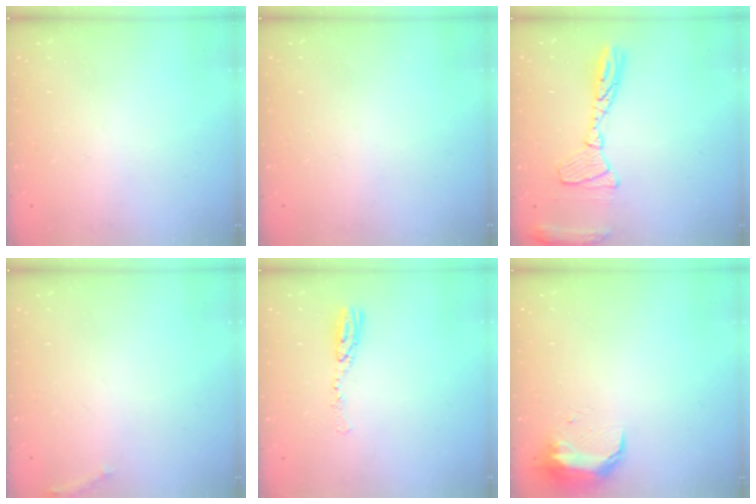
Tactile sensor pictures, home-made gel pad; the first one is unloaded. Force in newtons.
{"total": 0.0}
{"total": 14.2, "press": 14.1, "slide": 1.2}
{"total": 5.1, "press": 4.8, "slide": 1.8}
{"total": 8.1, "press": 8.1, "slide": 0.6}
{"total": 8.9, "press": 8.8, "slide": 1.1}